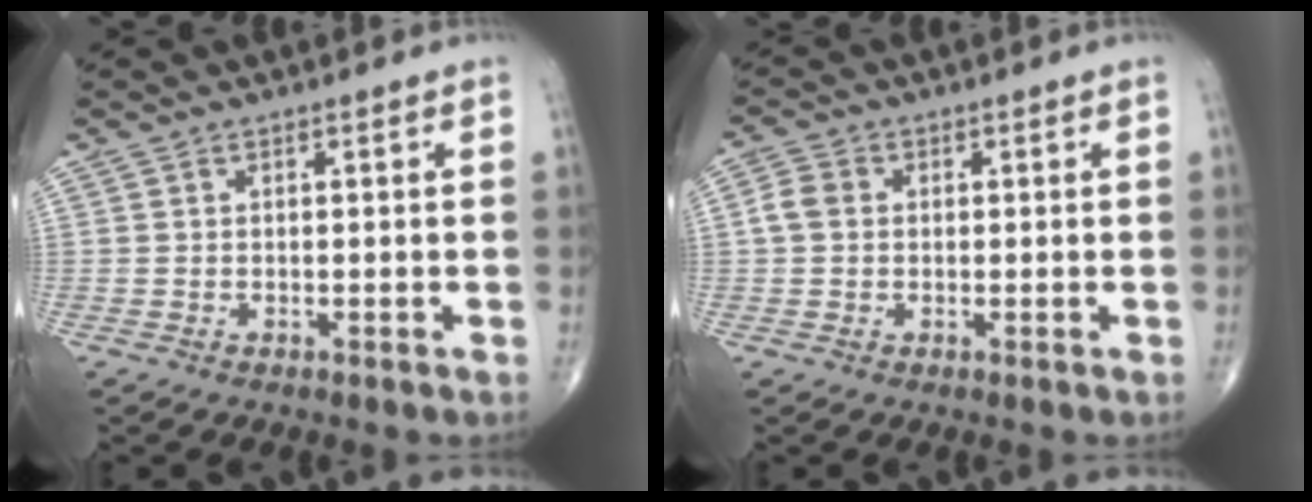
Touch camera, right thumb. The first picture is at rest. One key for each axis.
{"total": 3.4, "fx": 0.2, "fy": 2.8, "fz": 1.9, "tx": -0.037, "ty": 0.010, "tz": -0.001}